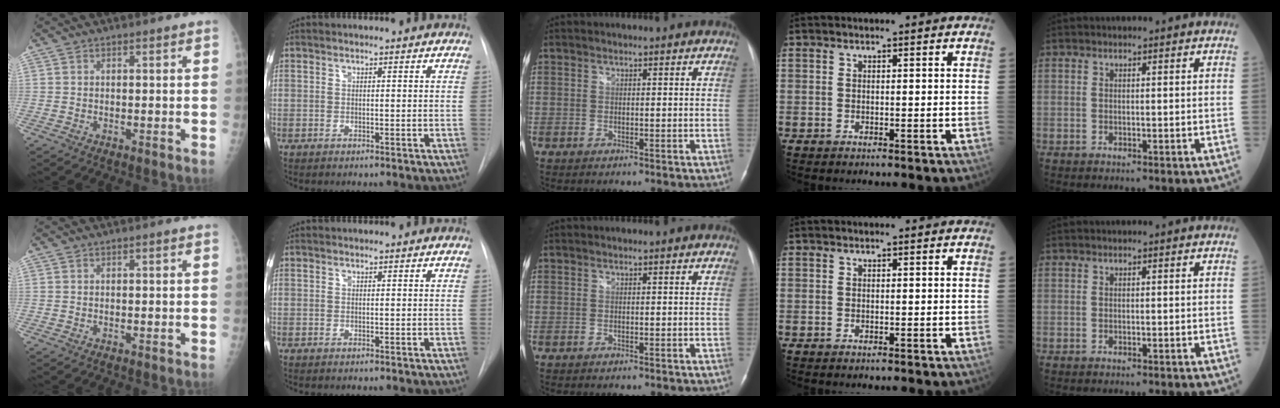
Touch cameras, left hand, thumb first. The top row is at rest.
{}